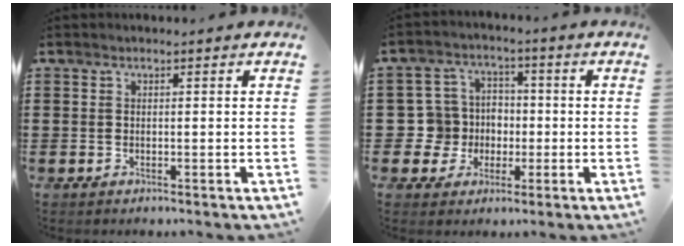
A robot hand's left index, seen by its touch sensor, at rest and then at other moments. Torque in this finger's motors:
{"motor_torque": [-0.05, 0.57, 0.06, -0.01]}